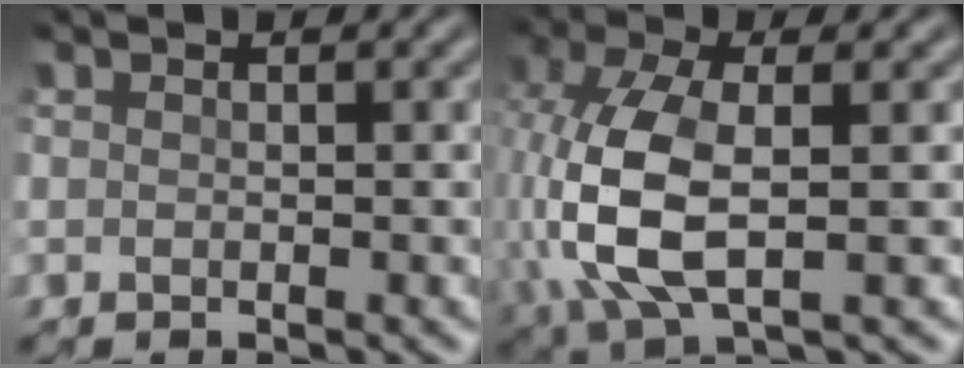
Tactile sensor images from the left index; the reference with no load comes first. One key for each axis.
{"total": 8.9, "fx": -0.7, "fy": 4.3, "fz": 7.7, "tx": -0.200, "ty": -0.002, "tz": -0.012}